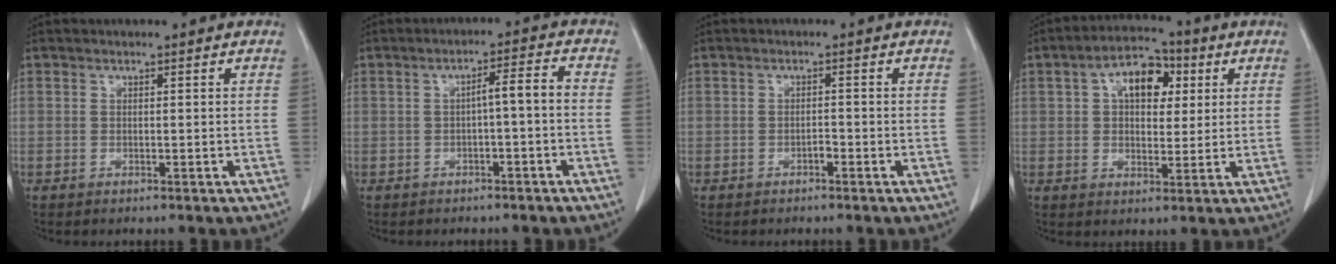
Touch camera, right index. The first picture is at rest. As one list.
[{"total": 3.7, "force": [-0.7, 0.4, 3.6], "torque": [-0.053, 0.018, -0.009]}, {"total": 1.0, "force": [-0.7, 0.3, 0.6], "torque": [-0.011, 0.002, -0.012]}, {"total": 8.8, "force": [2.8, 5.0, 6.7], "torque": [-0.111, 0.027, 0.043]}]